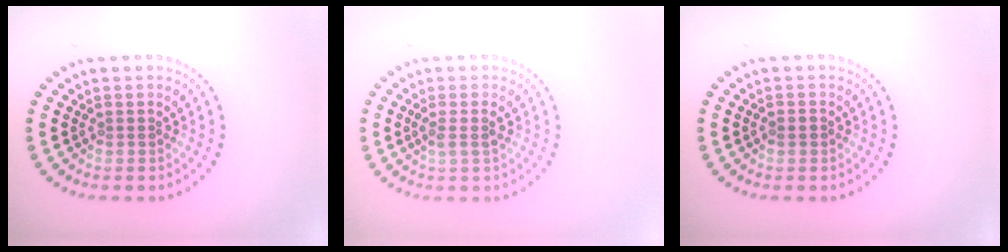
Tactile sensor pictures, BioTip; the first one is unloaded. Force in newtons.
{"total": 1.5, "press": 1.2, "slide": 0.8}
{"total": 0.9, "press": 0.8, "slide": 0.3}